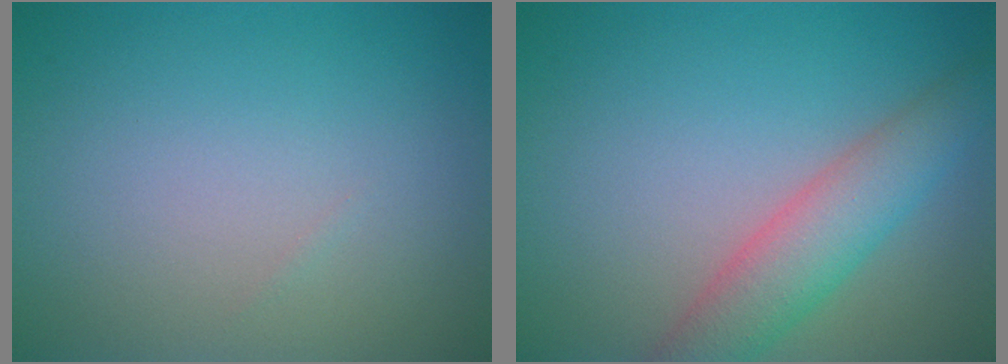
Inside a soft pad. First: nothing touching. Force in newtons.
{"total": 4.5, "press": 4.5, "slide": 0.2}